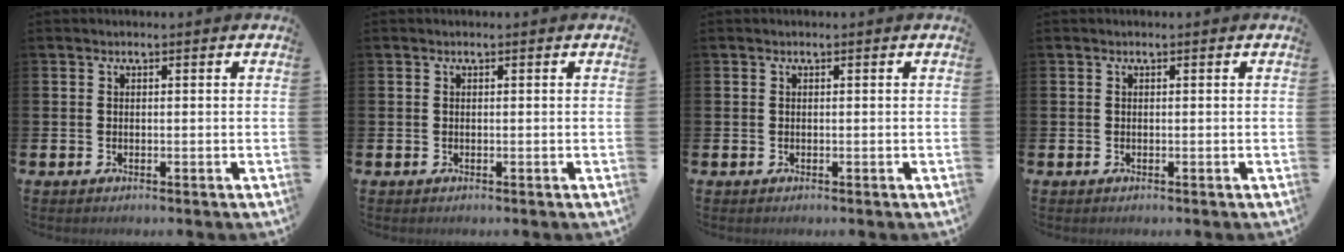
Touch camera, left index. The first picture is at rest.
{"total": 0.0}
{"total": 0.0}
{"total": 0.0}